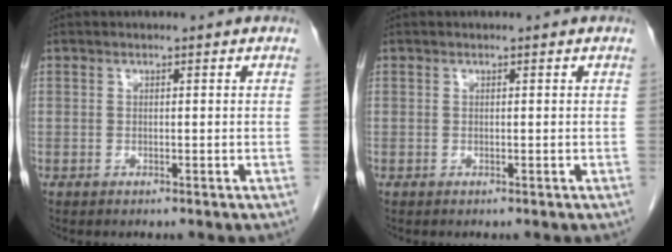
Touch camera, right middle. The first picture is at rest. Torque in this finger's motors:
{"motor_torque": [-0.21, -0.02, -0.01, 0.00]}